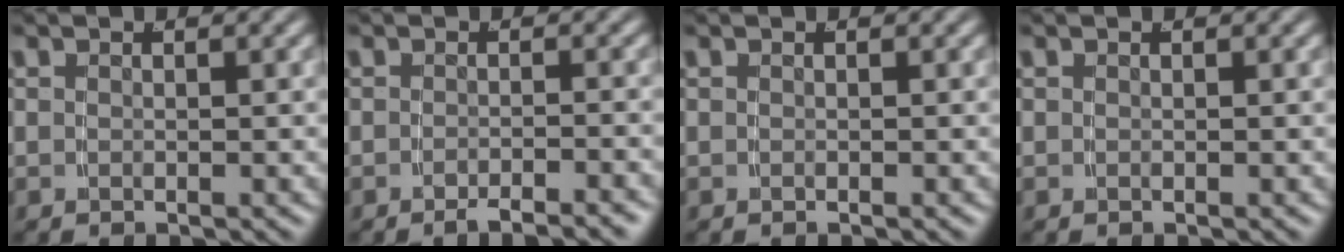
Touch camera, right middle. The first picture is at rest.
{"total": 2.7, "force": [-2.5, -0.2, 1.1], "torque": [-0.012, 0.005, -0.043]}
{"total": 0.0}
{"total": 0.0}